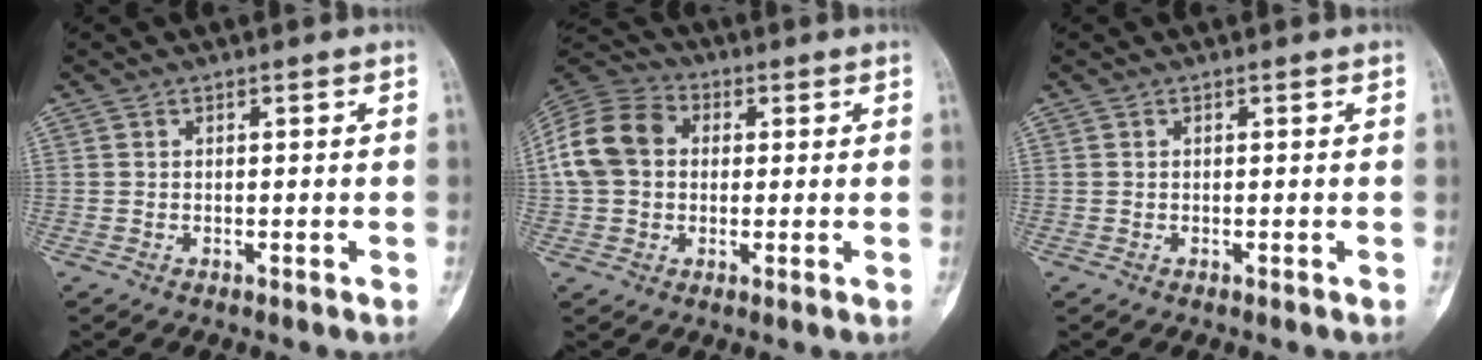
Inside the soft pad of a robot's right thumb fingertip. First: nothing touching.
{"total": 12.8, "force": [1.5, 10.1, 7.7], "torque": [-0.146, 0.032, 0.019]}
{"total": 0.0}